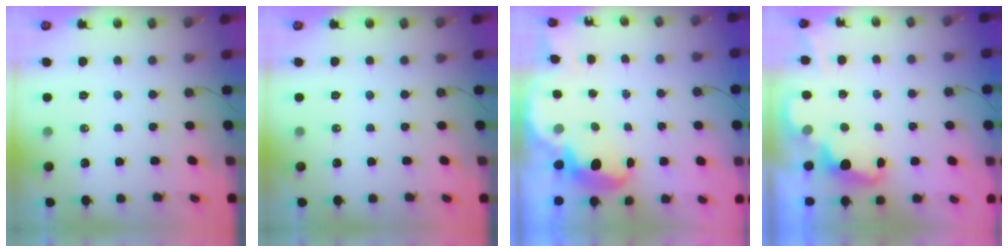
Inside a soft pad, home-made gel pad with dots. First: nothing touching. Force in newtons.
{"total": 0.0}
{"total": 3.9, "press": 3.8, "slide": 0.6}
{"total": 2.3, "press": 2.2, "slide": 0.5}